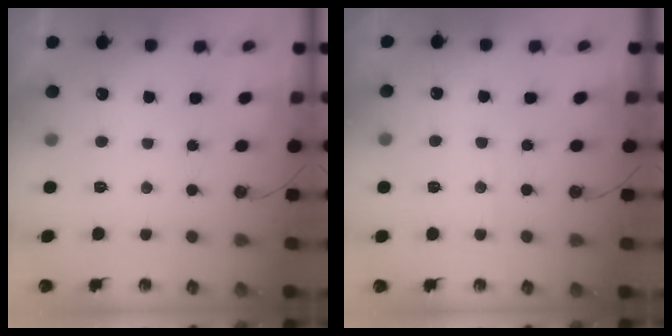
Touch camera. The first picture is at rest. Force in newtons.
{"total": 3.7, "press": 3.6, "slide": 0.6}